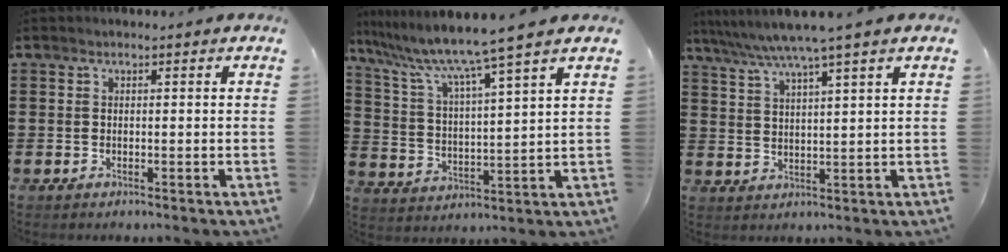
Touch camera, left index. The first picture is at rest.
{"total": 8.1, "force": [6.9, -1.0, 4.3], "torque": [-0.111, -0.050, 0.109]}
{"total": 5.5, "force": [4.4, -0.8, 3.2], "torque": [-0.076, -0.021, 0.073]}